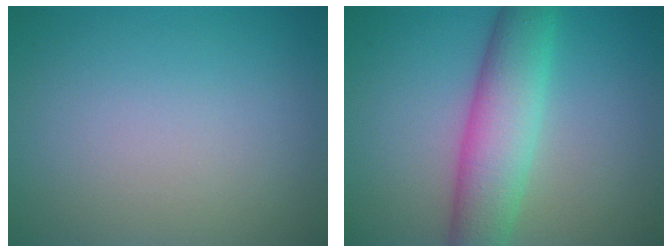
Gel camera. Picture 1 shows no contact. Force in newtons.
{"total": 6.5, "press": 6.5, "slide": 0.5}